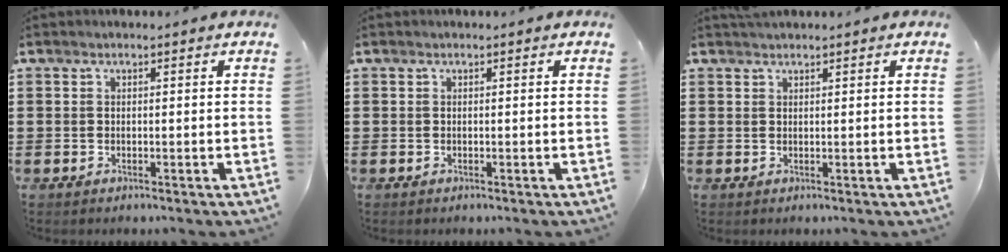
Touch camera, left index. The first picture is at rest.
{"total": 0.0}
{"total": 1.0, "force": [1.0, 0.1, 0.1], "torque": [-0.004, -0.001, 0.020]}